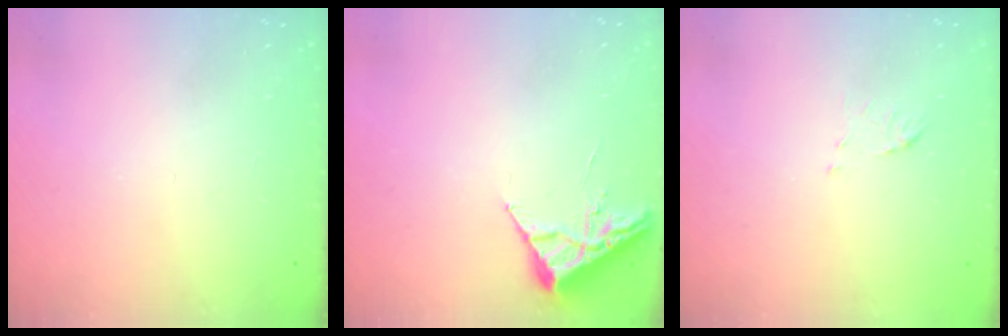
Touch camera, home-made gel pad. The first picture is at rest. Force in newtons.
{"total": 3.9, "press": 3.9, "slide": 0.5}
{"total": 5.3, "press": 5.2, "slide": 0.5}